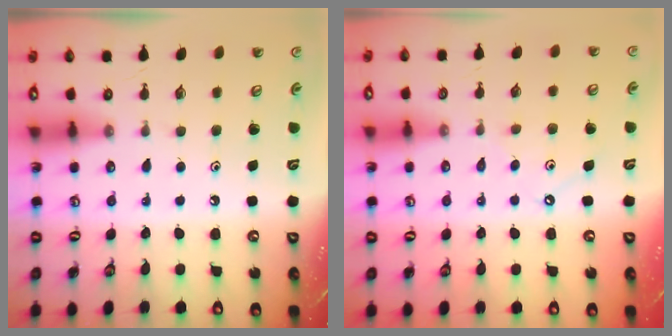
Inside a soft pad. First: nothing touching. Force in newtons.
{"total": 5.6, "press": 5.6, "slide": 0.4}